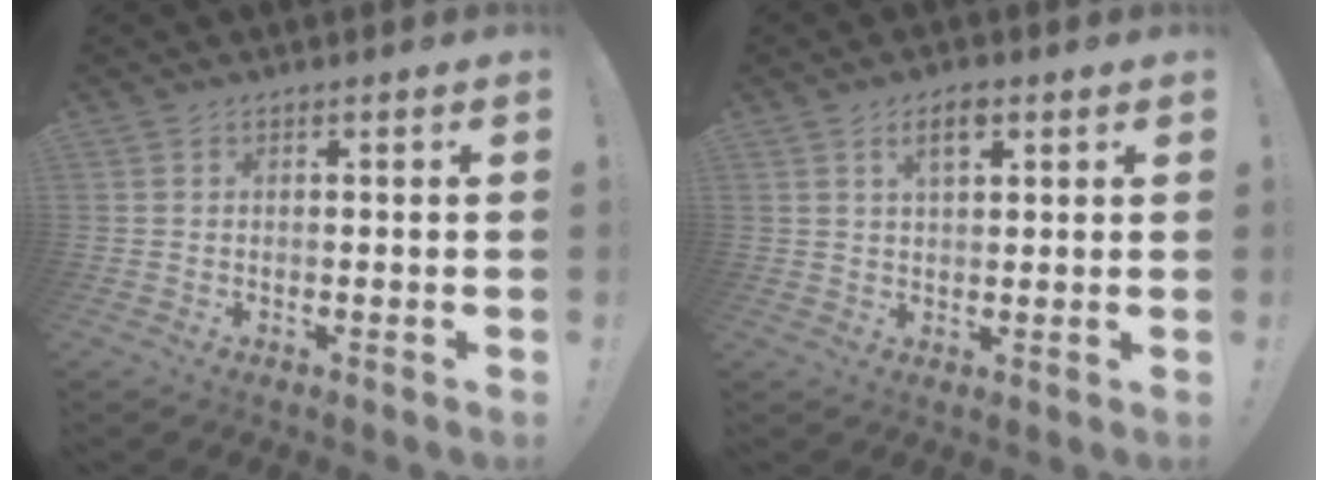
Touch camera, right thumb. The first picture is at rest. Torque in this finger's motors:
{"motor_torque": [-0.11, 0.19, 0.48, 0.42, 0.13]}